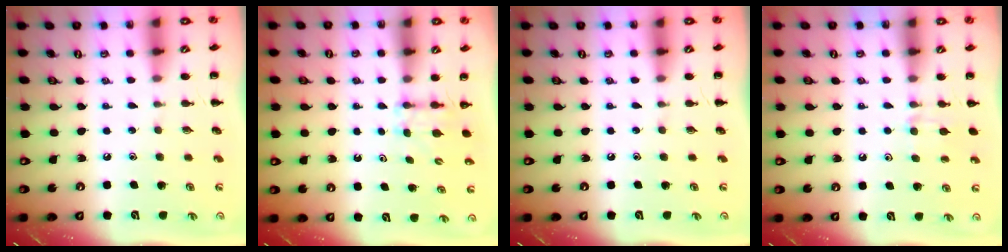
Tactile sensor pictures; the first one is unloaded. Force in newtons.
{"total": 2.7, "press": 2.5, "slide": 1.1}
{"total": 0.0}
{"total": 6.6, "press": 6.3, "slide": 1.9}